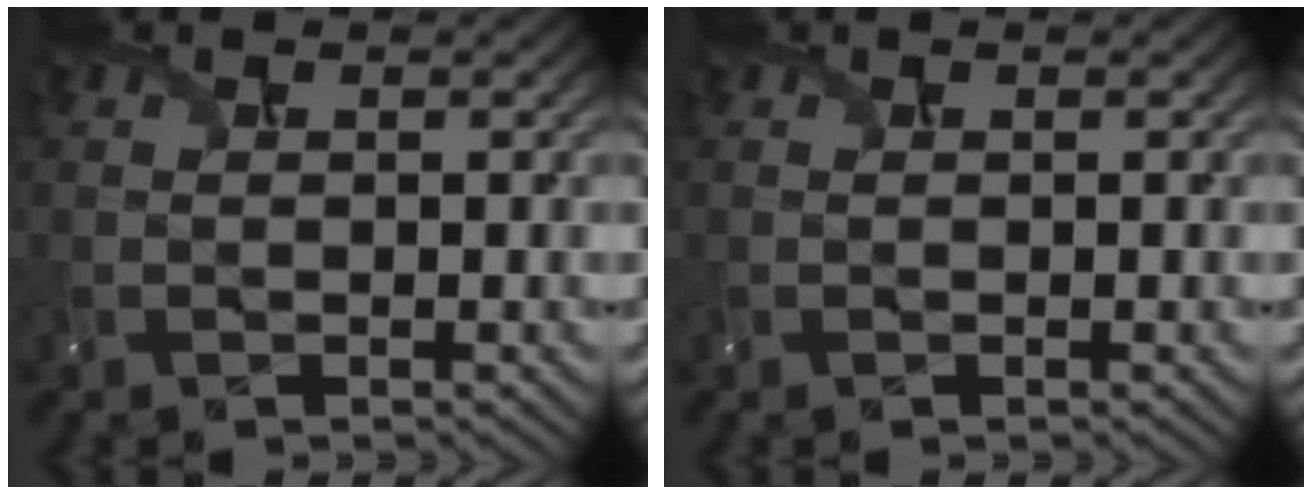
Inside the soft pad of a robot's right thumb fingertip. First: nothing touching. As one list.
[{"total": 0.0}]